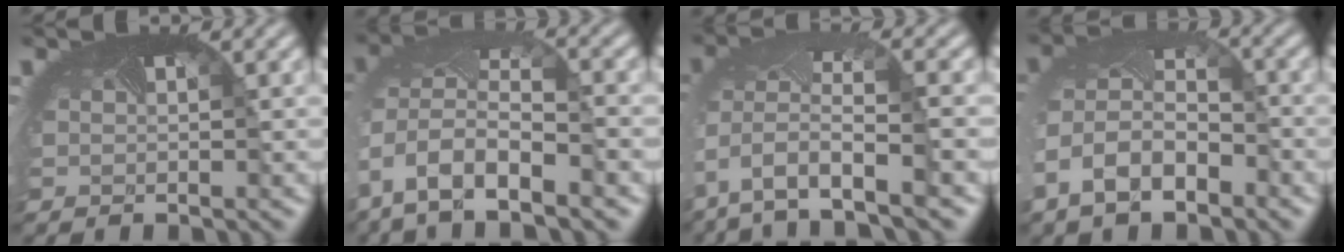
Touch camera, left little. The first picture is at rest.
{"total": 10.8, "force": [-4.9, 6.3, 7.3], "torque": [-0.179, -0.031, -0.056]}
{"total": 8.4, "force": [-3.8, 3.9, 6.5], "torque": [-0.166, -0.026, -0.056]}
{"total": 6.7, "force": [-3.4, 4.2, 3.9], "torque": [-0.104, -0.021, -0.059]}